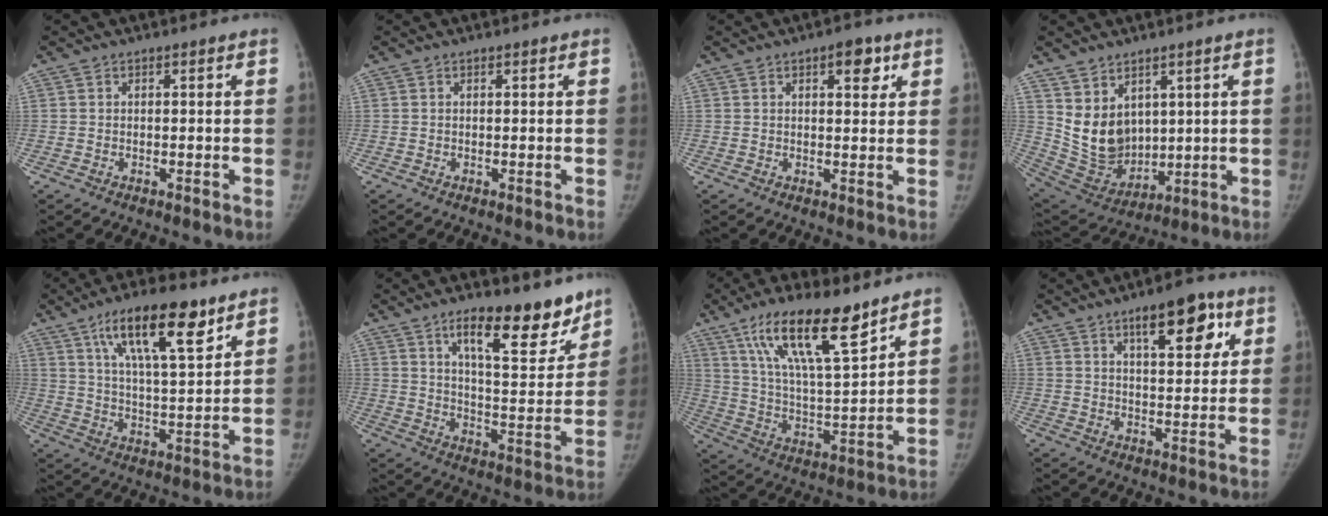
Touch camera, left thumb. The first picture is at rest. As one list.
[{"total": 0.0}, {"total": 4.7, "force": [2.4, 2.1, 3.5], "torque": [-0.029, -0.008, 0.029]}, {"total": 11.1, "force": [3.8, 8.4, 6.2], "torque": [-0.079, -0.032, 0.106]}, {"total": 16.6, "force": [9.5, 5.0, 12.6], "torque": [-0.187, -0.039, 0.163]}, {"total": 16.1, "force": [10.8, 5.3, 10.8], "torque": [-0.111, -0.077, 0.170]}, {"total": 18.5, "force": [12.0, 4.7, 13.3], "torque": [-0.211, -0.055, 0.220]}, {"total": 12.0, "force": [6.2, 4.9, 9.0], "torque": [-0.095, -0.025, 0.088]}]